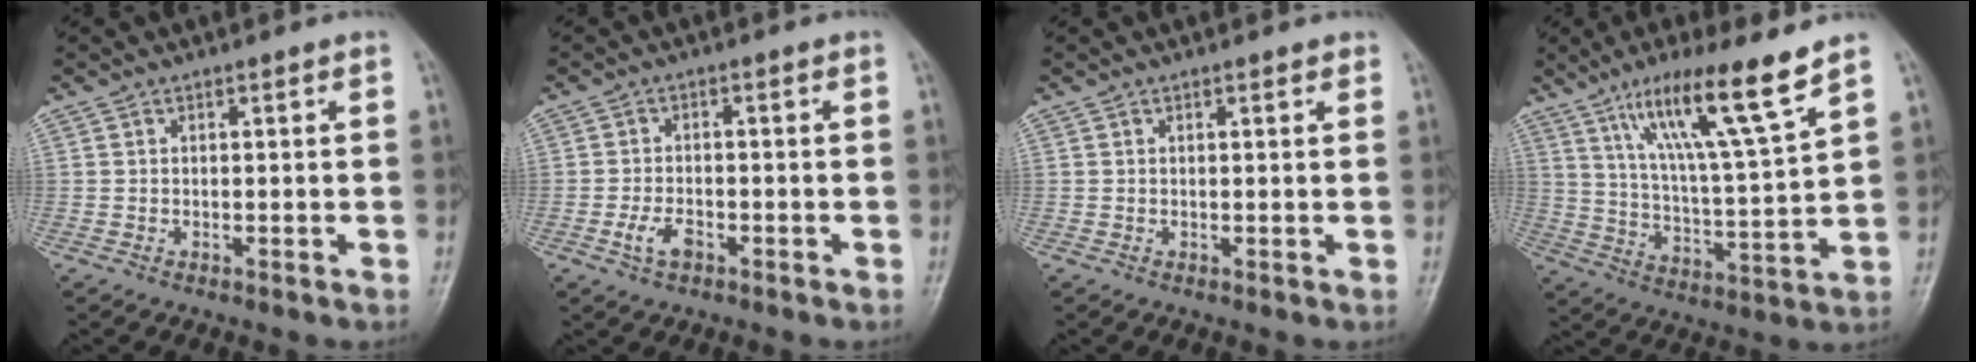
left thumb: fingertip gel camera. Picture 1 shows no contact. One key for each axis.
{"total": 3.5, "fx": -1.7, "fy": 1.8, "fz": 2.5, "tx": -0.052, "ty": 0.009, "tz": -0.032}
{"total": 1.0, "fx": 0.7, "fy": 0.3, "fz": 0.6, "tx": -0.009, "ty": -0.002, "tz": 0.007}
{"total": 15.9, "fx": 9.9, "fy": 0.9, "fz": 12.4, "tx": -0.211, "ty": -0.048, "tz": 0.178}